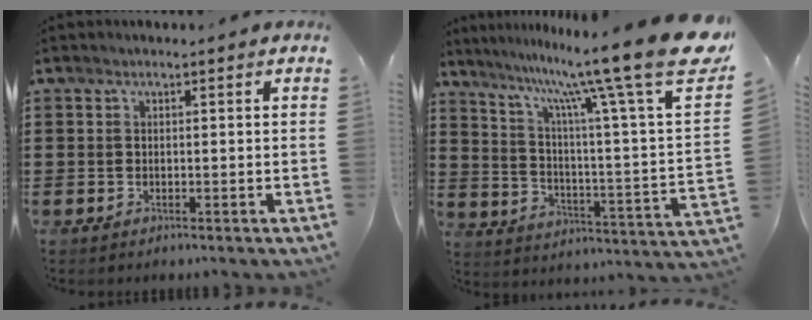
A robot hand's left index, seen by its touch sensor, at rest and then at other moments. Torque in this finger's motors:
{"motor_torque": [1.25, -0.89, 0.47, 0.21]}